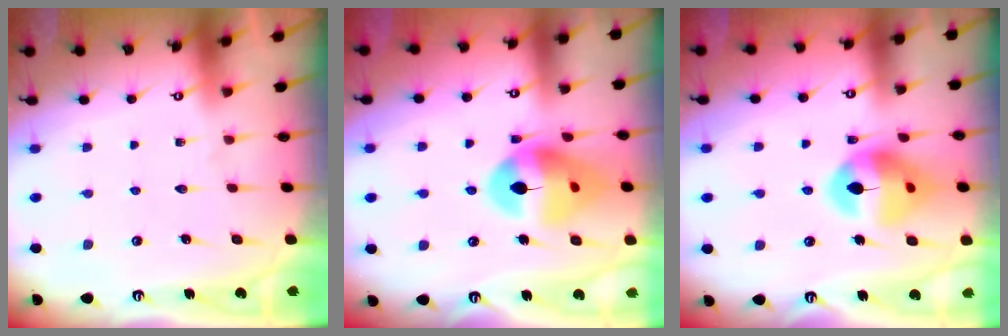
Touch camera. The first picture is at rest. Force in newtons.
{"total": 15.8, "press": 15.6, "slide": 1.8}
{"total": 14.5, "press": 14.4, "slide": 1.7}